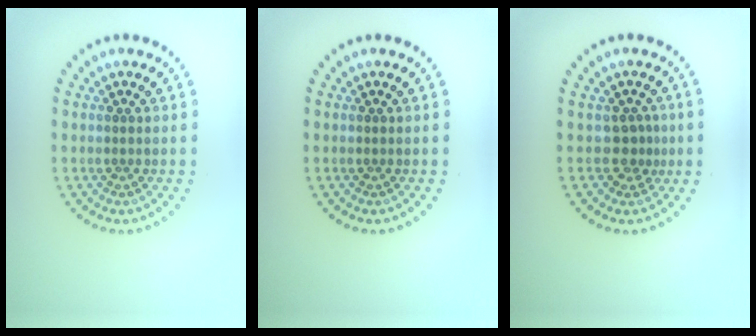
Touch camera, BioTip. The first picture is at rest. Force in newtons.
{"total": 0.0}
{"total": 1.9, "press": 1.4, "slide": 1.3}